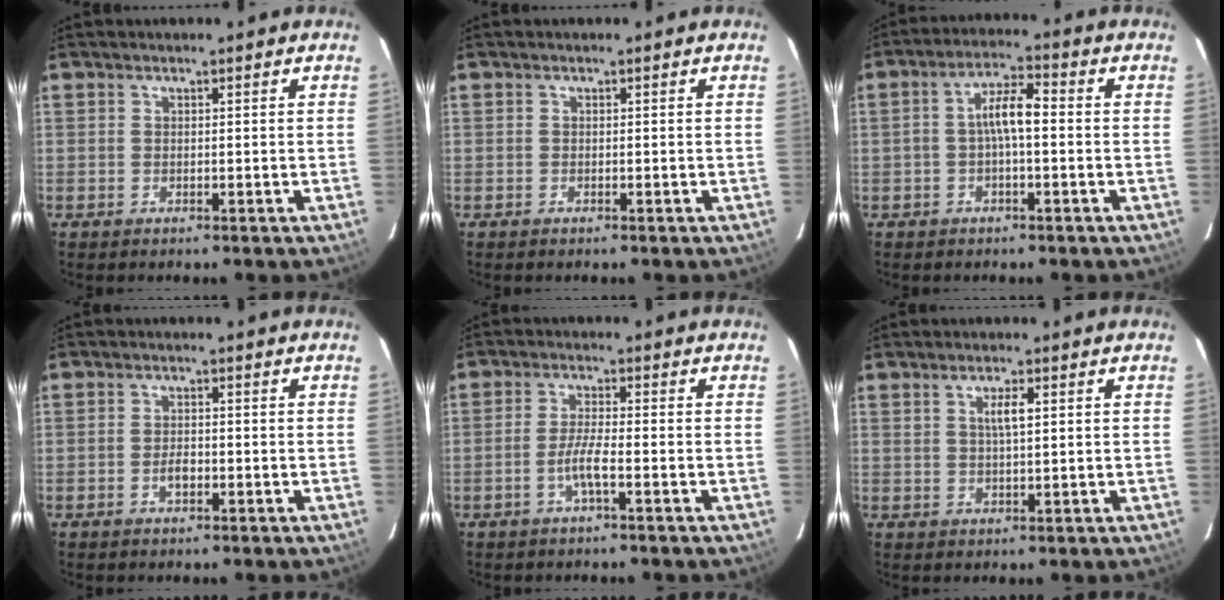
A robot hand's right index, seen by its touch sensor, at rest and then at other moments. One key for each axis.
{"total": 0.0}
{"total": 5.6, "fx": -0.6, "fy": 1.5, "fz": 5.3, "tx": -0.104, "ty": 0.017, "tz": -0.010}
{"total": 2.3, "fx": -1.0, "fy": 1.2, "fz": 1.7, "tx": -0.033, "ty": 0.002, "tz": -0.018}
{"total": 4.0, "fx": -1.9, "fy": 0.0, "fz": 3.5, "tx": -0.073, "ty": 0.000, "tz": -0.037}
{"total": 3.3, "fx": 1.1, "fy": 0.8, "fz": 3.0, "tx": -0.055, "ty": 0.002, "tz": 0.021}